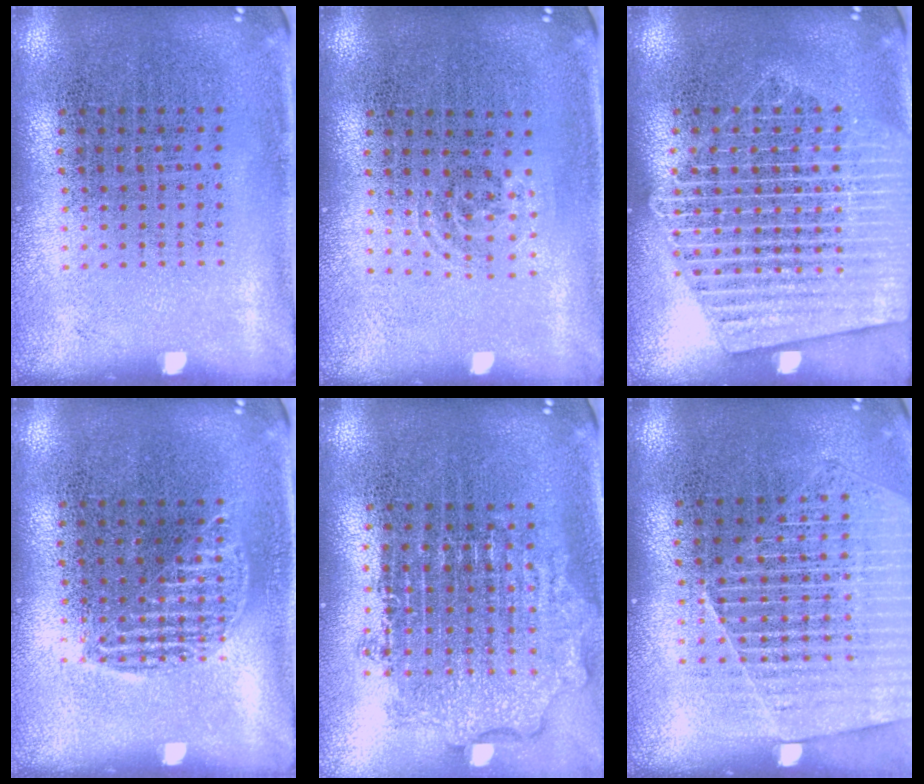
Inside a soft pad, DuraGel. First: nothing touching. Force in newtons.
{"total": 0.8, "press": 0.5, "slide": 0.6}
{"total": 2.3, "press": 2.2, "slide": 0.2}
{"total": 1.2, "press": 1.2, "slide": 0.2}
{"total": 1.9, "press": 1.5, "slide": 1.1}
{"total": 1.3, "press": 1.3, "slide": 0.2}